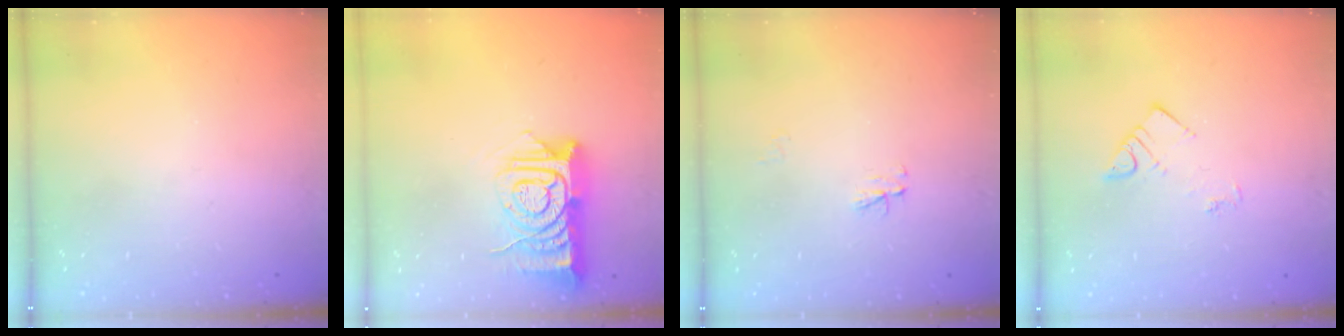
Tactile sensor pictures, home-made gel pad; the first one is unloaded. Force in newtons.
{"total": 13.0, "press": 13.0, "slide": 1.1}
{"total": 3.0, "press": 3.0, "slide": 0.4}
{"total": 3.8, "press": 3.8, "slide": 0.4}